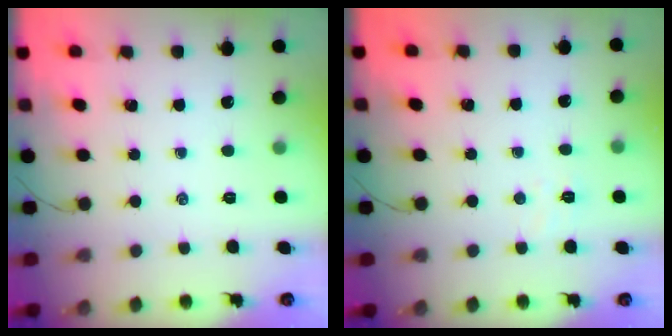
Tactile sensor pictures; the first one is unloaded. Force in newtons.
{"total": 2.5, "press": 2.4, "slide": 0.8}